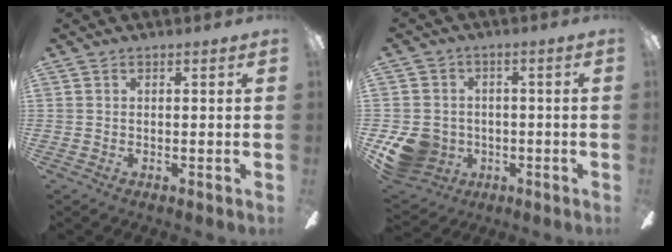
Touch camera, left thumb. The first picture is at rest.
{"total": 10.8, "force": [-3.7, 9.3, 3.8], "torque": [-0.107, 0.024, -0.063]}